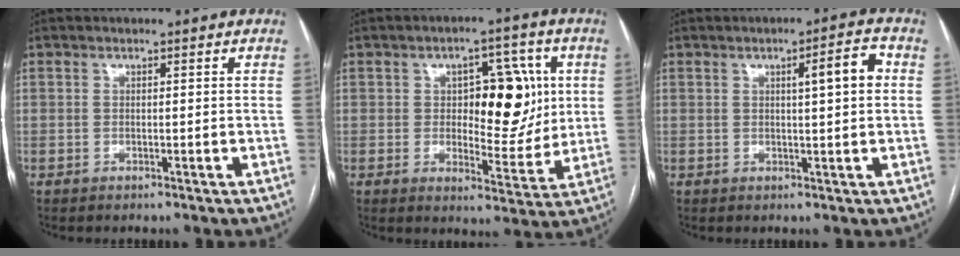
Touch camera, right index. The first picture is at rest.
{"total": 11.7, "force": [2.1, 5.6, 10.1], "torque": [-0.130, 0.019, 0.039]}
{"total": 5.0, "force": [1.0, 0.5, 4.9], "torque": [-0.071, 0.009, 0.014]}